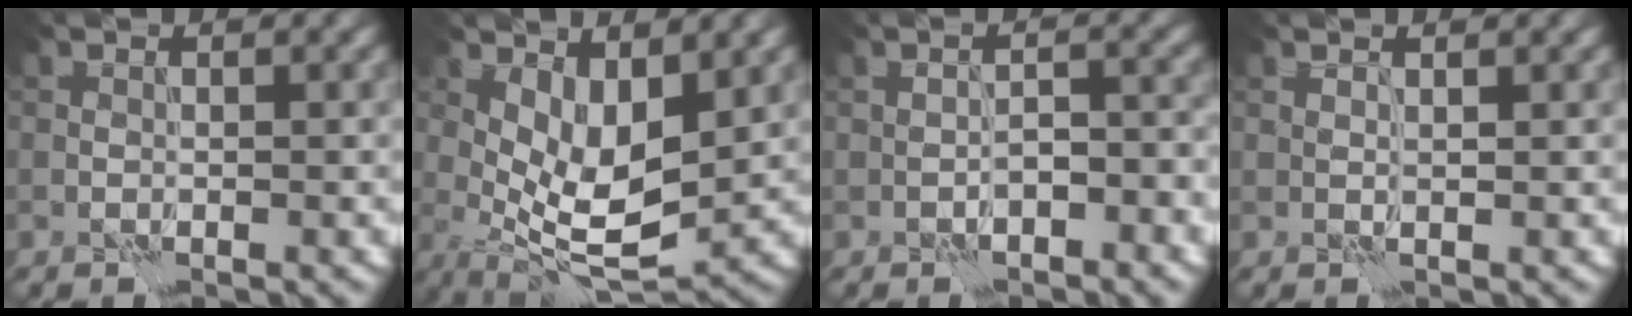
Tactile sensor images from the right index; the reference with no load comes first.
{"total": 6.9, "force": [1.1, 3.0, 6.1], "torque": [-0.111, -0.011, 0.024]}
{"total": 2.5, "force": [-0.9, 1.1, 2.0], "torque": [-0.034, 0.006, -0.015]}
{"total": 1.2, "force": [0.9, 0.3, 0.7], "torque": [-0.010, -0.006, 0.007]}